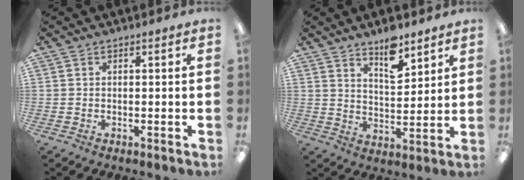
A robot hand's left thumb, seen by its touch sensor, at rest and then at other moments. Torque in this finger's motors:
{"motor_torque": [-0.32, 0.18, -0.73, 0.04, 0.05]}